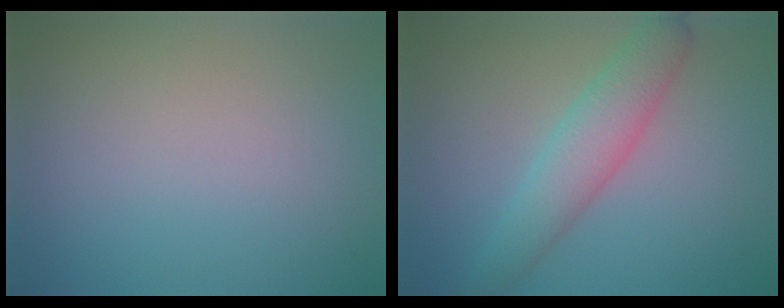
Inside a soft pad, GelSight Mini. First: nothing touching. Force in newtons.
{"total": 4.2, "press": 4.2, "slide": 0.3}